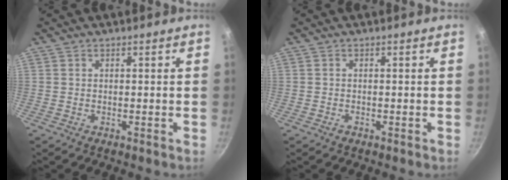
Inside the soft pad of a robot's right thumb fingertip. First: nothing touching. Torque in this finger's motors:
{"motor_torque": [-0.49, 0.29, -0.54, 0.04, 0.01]}